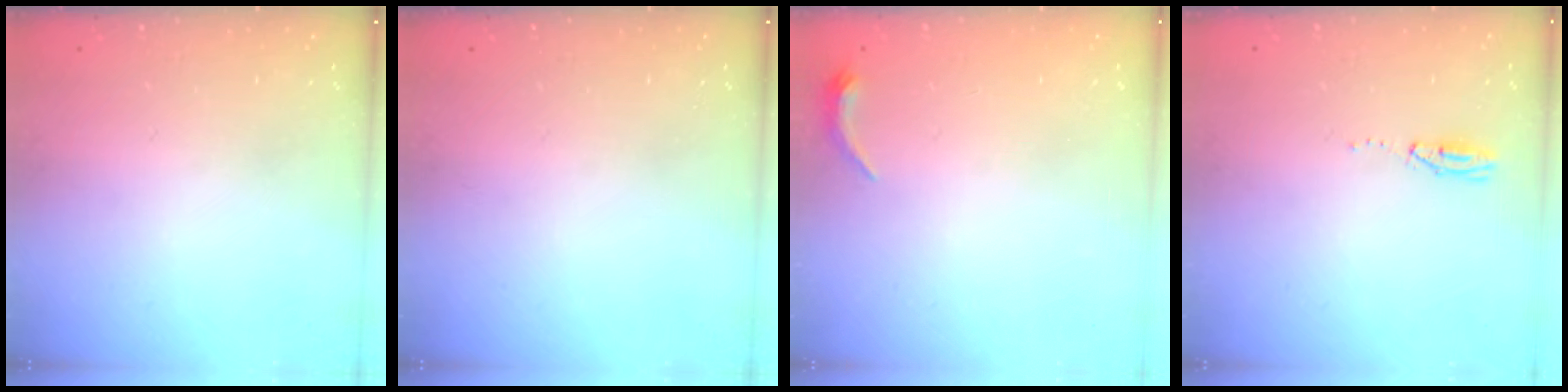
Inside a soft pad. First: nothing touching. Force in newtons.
{"total": 0.0}
{"total": 4.8, "press": 4.7, "slide": 0.9}
{"total": 3.5, "press": 2.9, "slide": 2.0}